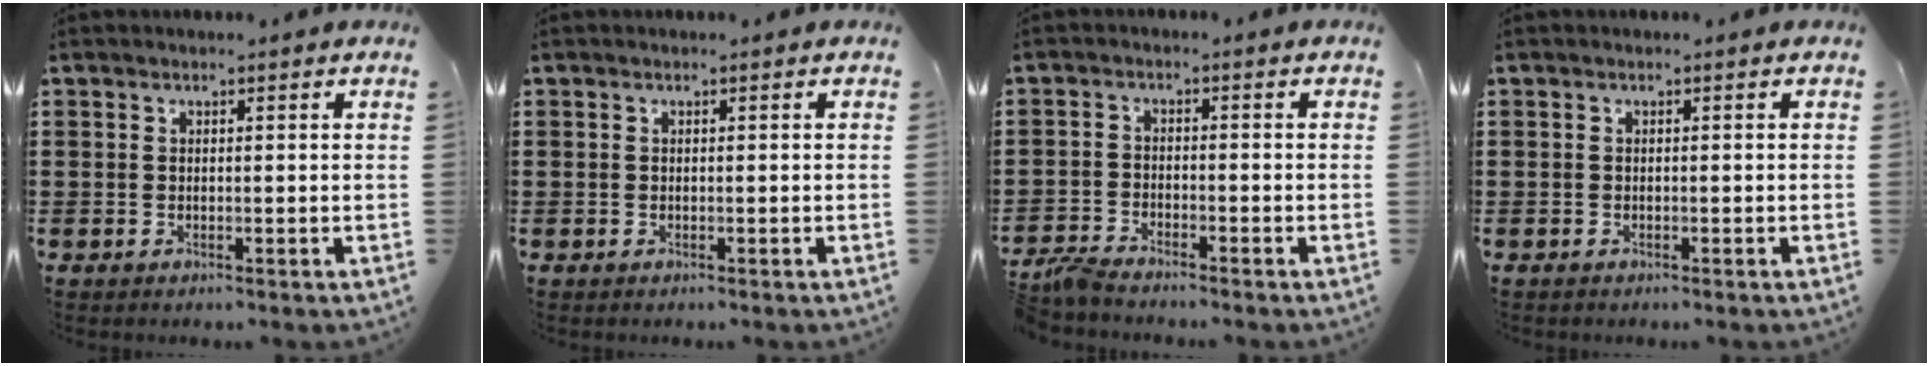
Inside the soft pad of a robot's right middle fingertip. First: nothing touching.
{"total": 0.0}
{"total": 2.9, "force": [-2.8, 0.1, 0.8], "torque": [-0.038, -0.003, -0.063]}
{"total": 0.0}